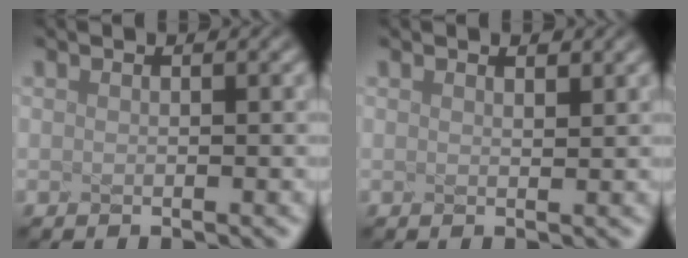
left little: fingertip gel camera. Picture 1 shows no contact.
{"total": 0.8, "force": [0.7, 0.1, 0.4], "torque": [-0.004, 0.006, 0.005]}